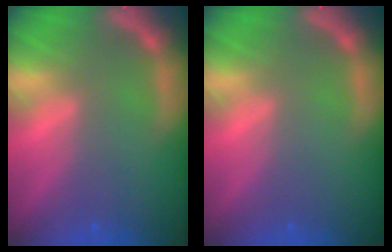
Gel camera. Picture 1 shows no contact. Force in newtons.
{"total": 0.0}